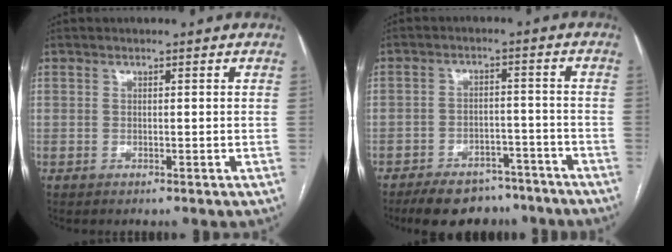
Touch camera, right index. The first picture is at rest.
{"total": 12.4, "force": [-10.1, 5.7, 4.3], "torque": [-0.056, 0.013, -0.138]}